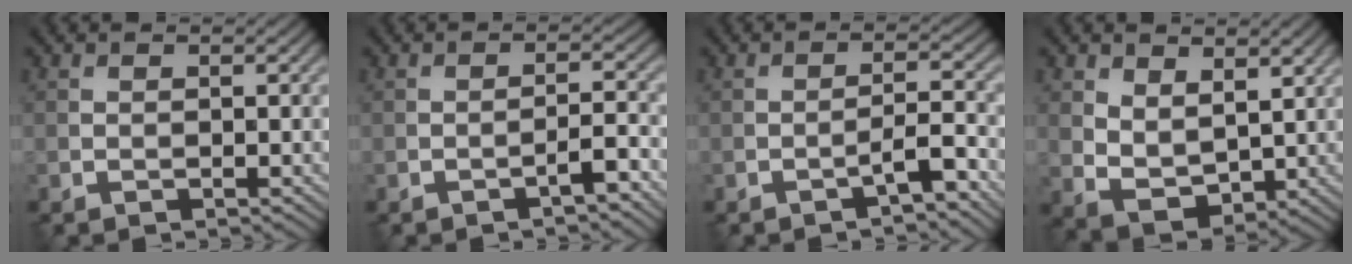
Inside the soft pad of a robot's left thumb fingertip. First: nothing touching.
{"total": 2.5, "force": [-1.6, 0.3, 1.9], "torque": [-0.030, 0.013, -0.032]}
{"total": 3.1, "force": [-2.0, 0.4, 2.3], "torque": [-0.041, 0.015, -0.042]}
{"total": 6.1, "force": [3.1, 3.7, 3.7], "torque": [-0.090, -0.014, 0.062]}